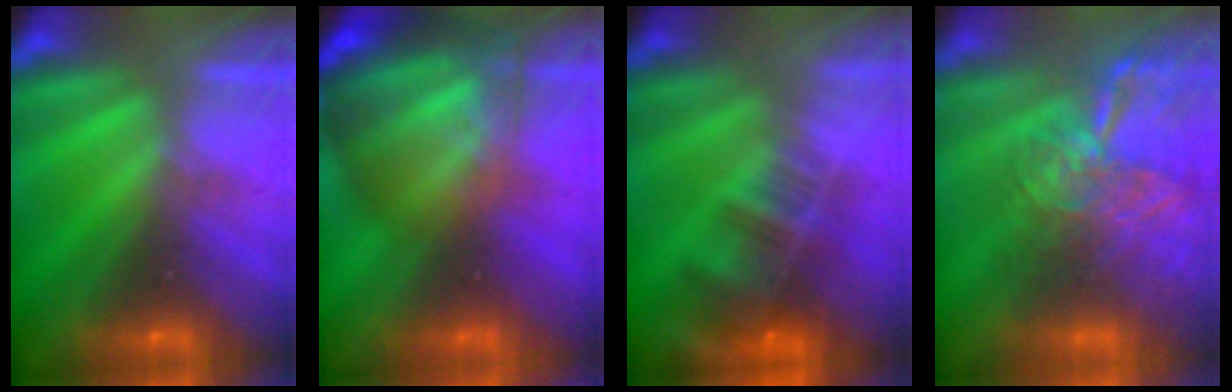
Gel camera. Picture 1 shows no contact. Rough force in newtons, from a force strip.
{"total": 7.4}
{"total": 6.9}
{"total": 7.9}